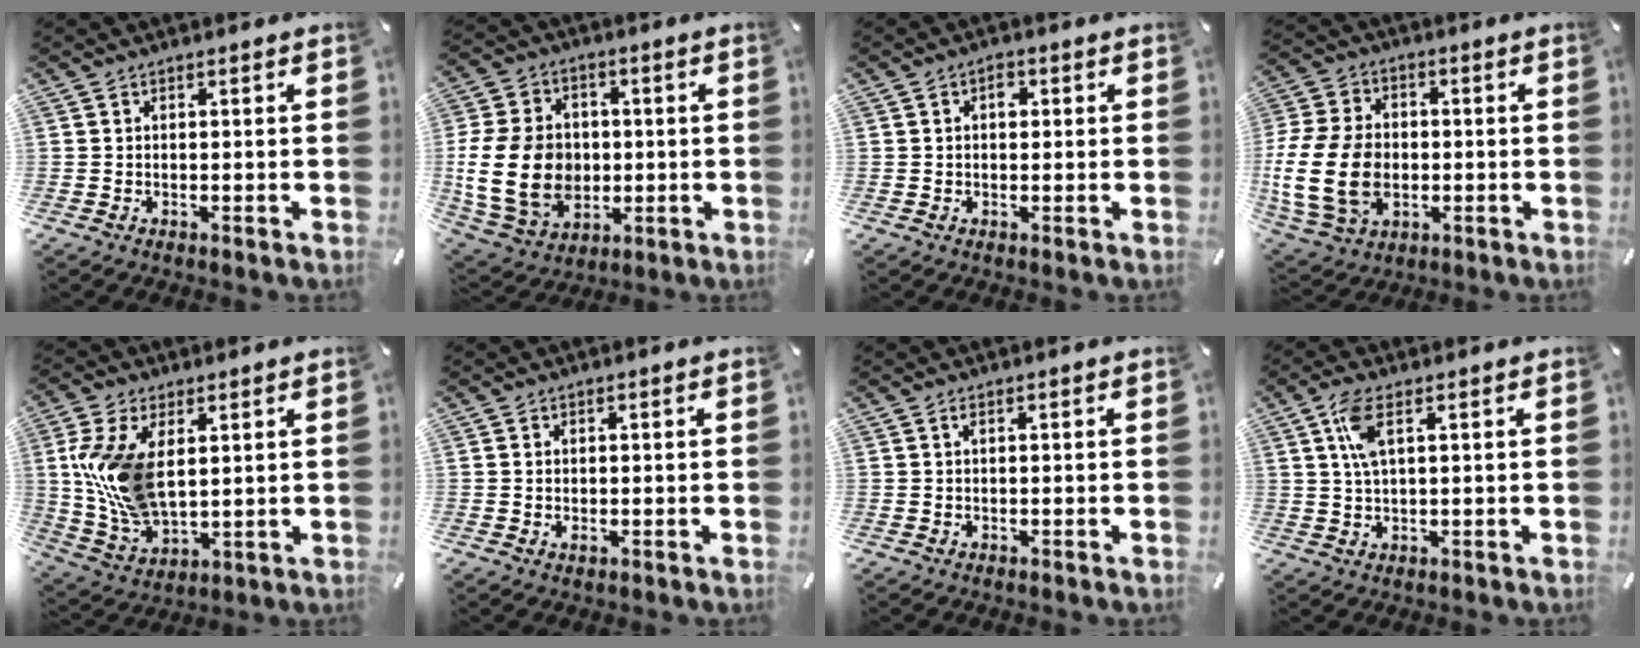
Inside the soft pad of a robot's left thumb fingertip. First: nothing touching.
{"total": 18.1, "force": [-0.9, 14.1, 11.3], "torque": [-0.249, 0.000, -0.019]}
{"total": 2.2, "force": [0.4, 1.5, 1.6], "torque": [-0.017, 0.001, 0.001]}
{"total": 17.4, "force": [-2.2, 13.1, 11.3], "torque": [-0.244, 0.009, -0.041]}
{"total": 14.0, "force": [3.4, 8.2, 10.8], "torque": [-0.251, -0.011, 0.062]}
{"total": 1.2, "force": [0.0, 0.6, 1.0], "torque": [-0.021, 0.001, -0.001]}
{"total": 0.7, "force": [0.1, 0.1, 0.7], "torque": [-0.013, 0.001, 0.002]}
{"total": 6.0, "force": [2.0, 2.0, 5.3], "torque": [-0.119, 0.004, 0.031]}